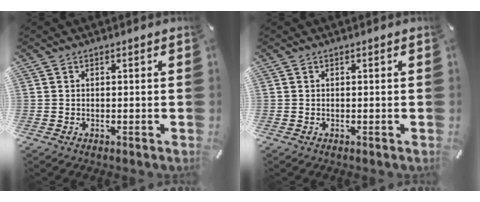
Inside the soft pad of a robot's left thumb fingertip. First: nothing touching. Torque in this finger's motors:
{"motor_torque": [0.00, 0.00, -0.04, 0.04, 0.00]}